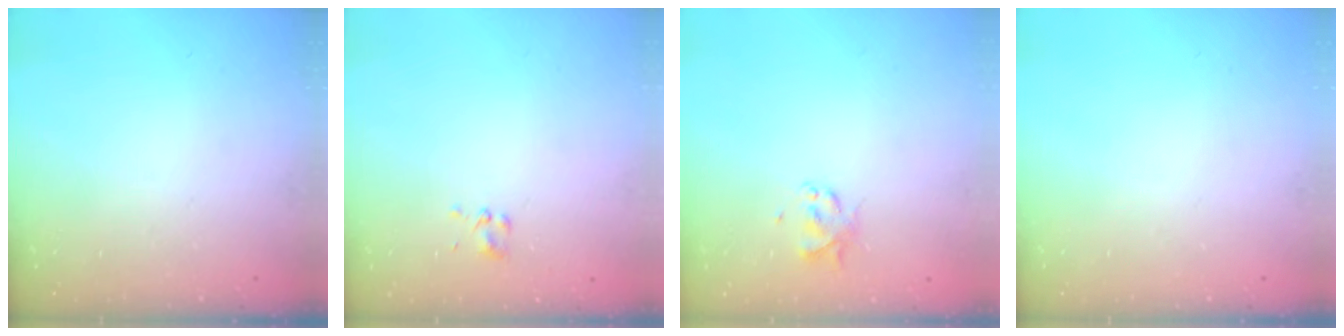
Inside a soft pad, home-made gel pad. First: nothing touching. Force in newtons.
{"total": 1.7, "press": 1.5, "slide": 0.8}
{"total": 2.0, "press": 1.9, "slide": 0.5}
{"total": 0.0}